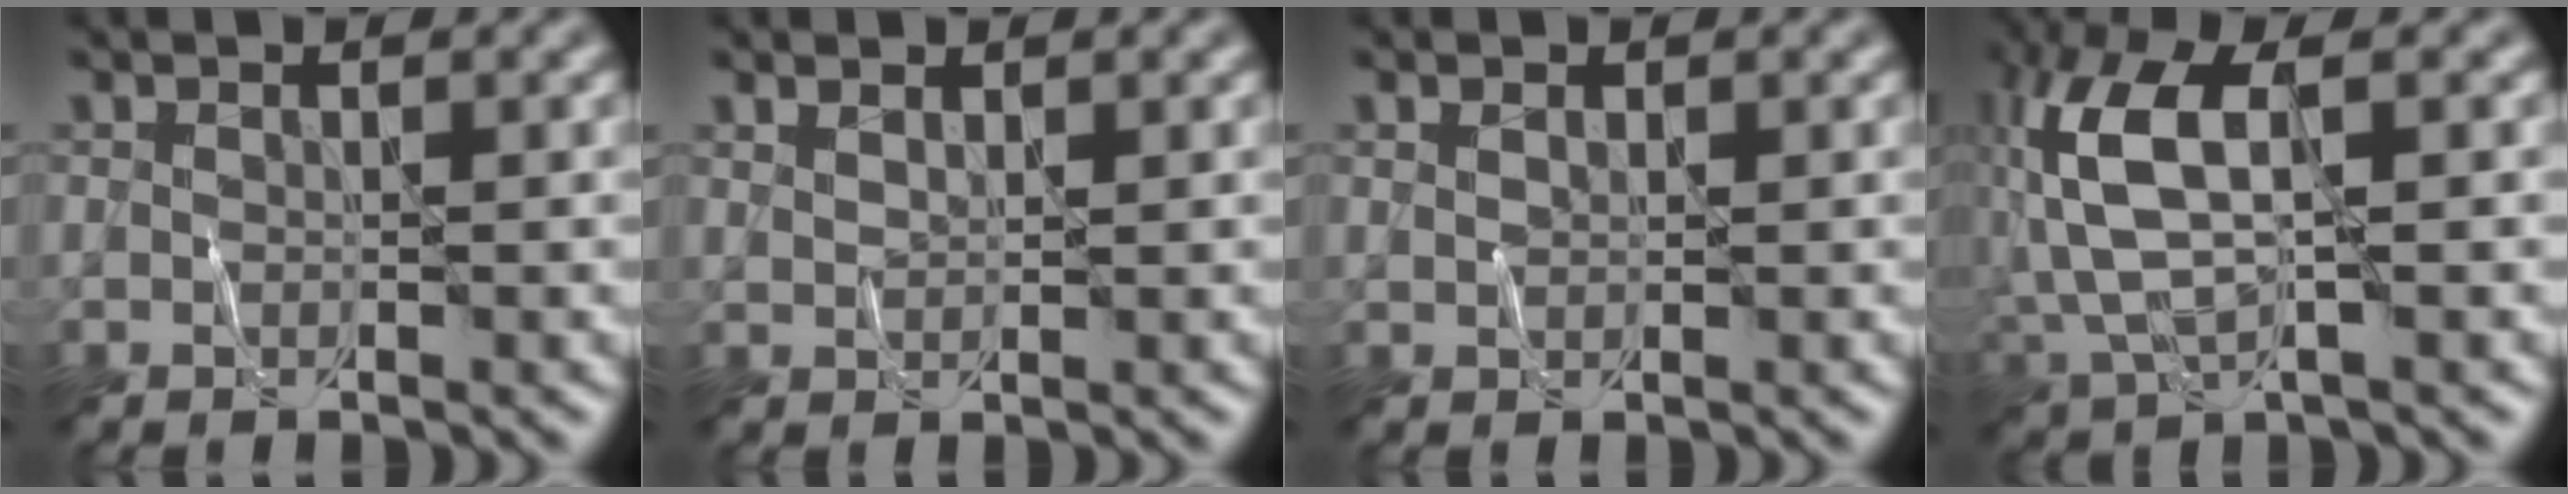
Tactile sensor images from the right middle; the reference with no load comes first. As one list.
[{"total": 1.0, "force": [0.8, 0.3, 0.4], "torque": [-0.012, 0.000, 0.019]}, {"total": 0.6, "force": [0.4, 0.4, 0.3], "torque": [-0.009, 0.002, 0.010]}, {"total": 7.6, "force": [0.8, 3.2, 6.8], "torque": [-0.164, 0.015, 0.012]}]